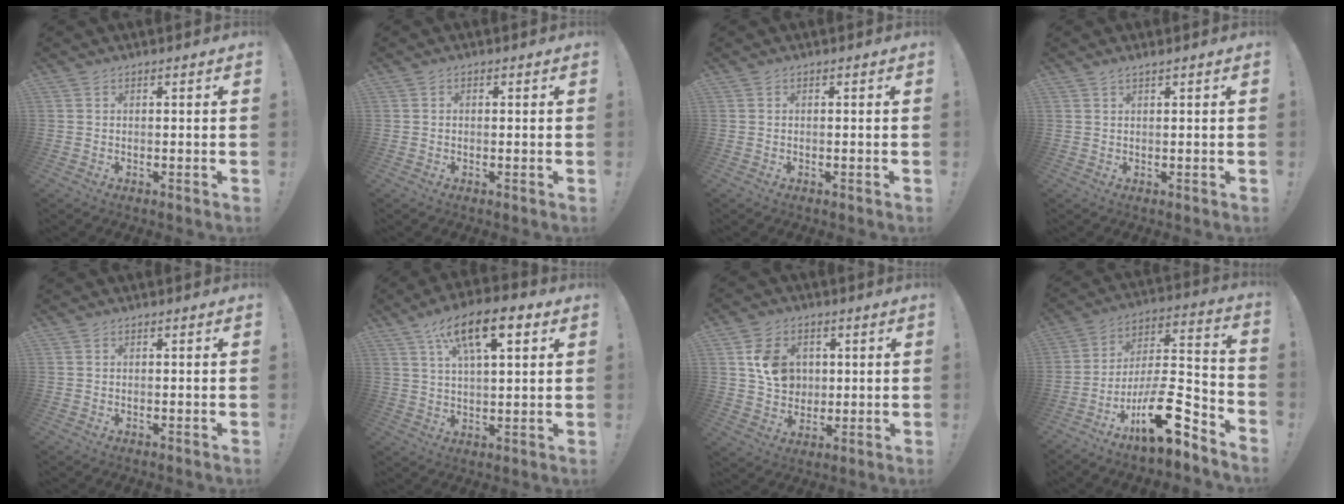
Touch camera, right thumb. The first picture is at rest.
{"total": 0.7, "force": [-0.4, 0.4, 0.3], "torque": [-0.010, 0.004, -0.006]}
{"total": 0.0}
{"total": 1.1, "force": [0.8, -0.1, 0.7], "torque": [-0.011, -0.001, 0.013]}
{"total": 0.0}
{"total": 14.0, "force": [6.8, 5.4, 11.0], "torque": [-0.166, -0.019, 0.111]}
{"total": 10.9, "force": [2.5, 9.2, 5.3], "torque": [-0.067, -0.003, 0.052]}
{"total": 18.9, "force": [-10.2, 6.5, 14.5], "torque": [-0.234, 0.059, -0.168]}